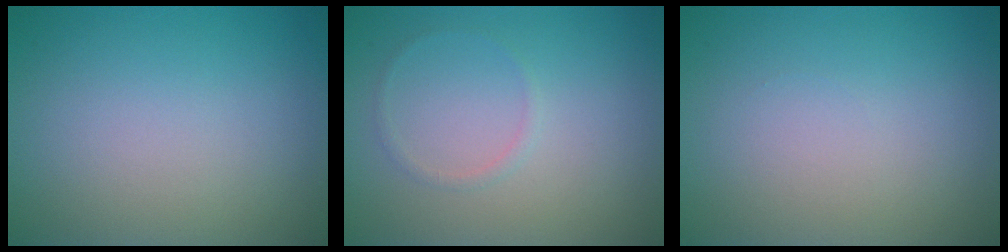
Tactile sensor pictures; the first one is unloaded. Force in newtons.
{"total": 0.6, "press": 0.6, "slide": 0.1}
{"total": 0.0}